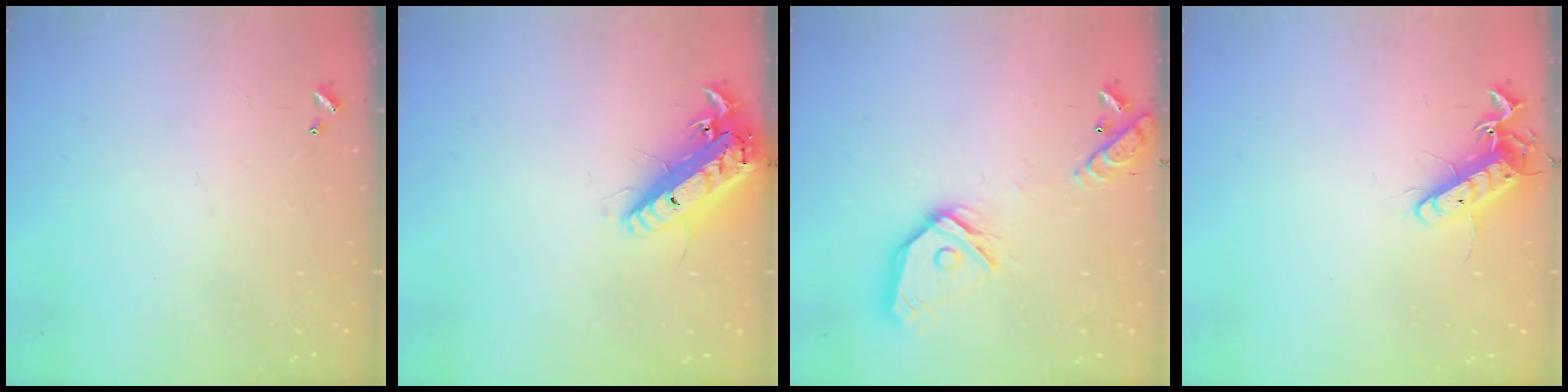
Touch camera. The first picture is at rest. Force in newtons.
{"total": 16.4, "press": 16.0, "slide": 3.4}
{"total": 17.7, "press": 17.4, "slide": 3.0}
{"total": 12.1, "press": 12.1, "slide": 0.9}